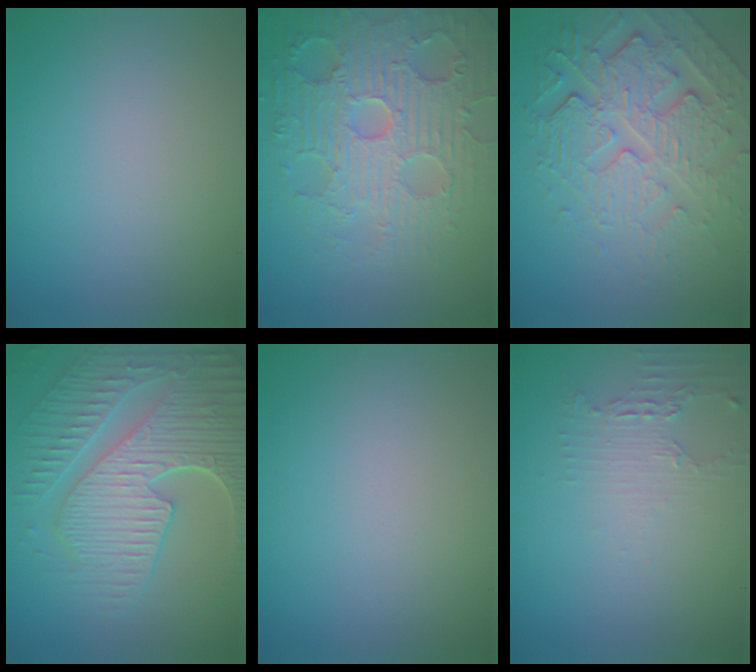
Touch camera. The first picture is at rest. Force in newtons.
{"total": 7.1, "press": 6.0, "slide": 3.9}
{"total": 7.2, "press": 5.2, "slide": 5.0}
{"total": 8.9, "press": 6.4, "slide": 6.1}
{"total": 0.0}
{"total": 2.3, "press": 1.7, "slide": 1.5}